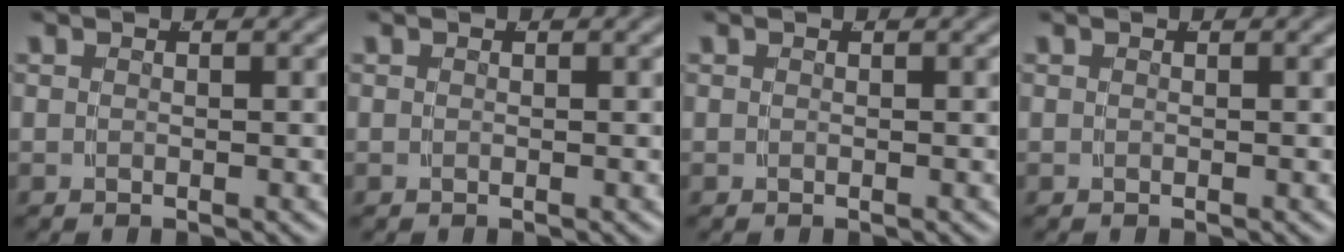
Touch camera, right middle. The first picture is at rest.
{"total": 0.0}
{"total": 0.0}
{"total": 0.0}